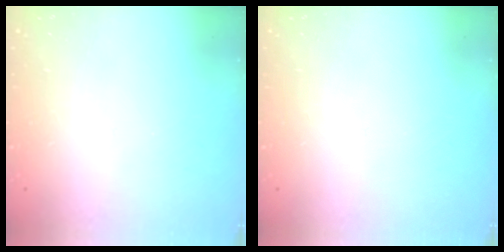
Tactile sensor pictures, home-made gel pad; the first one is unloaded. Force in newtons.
{"total": 0.0}